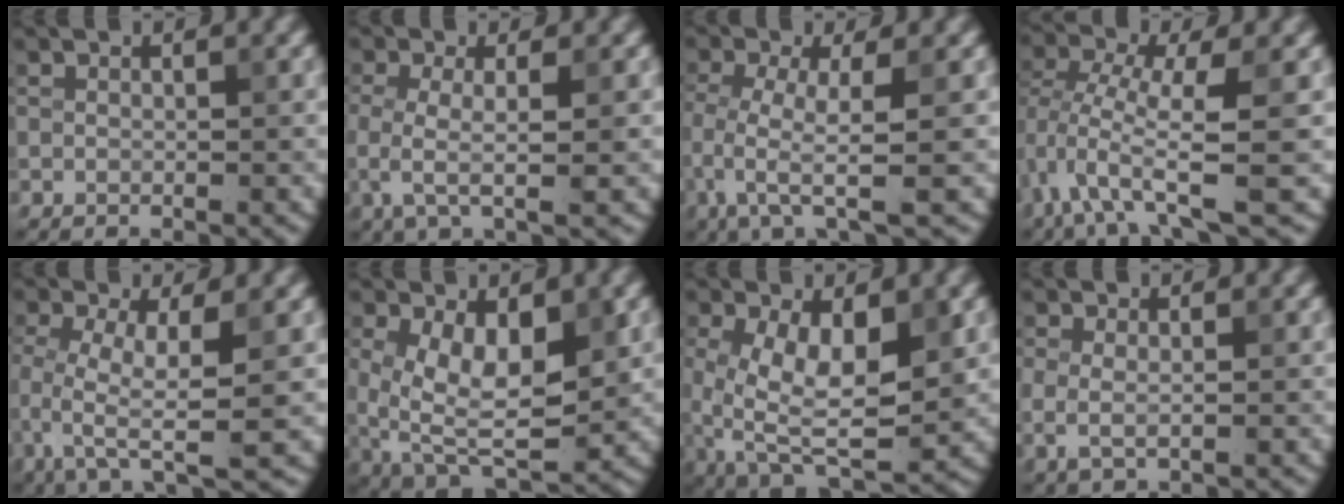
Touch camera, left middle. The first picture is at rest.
{"total": 3.3, "force": [-0.5, 0.9, 3.1], "torque": [-0.067, -0.010, -0.011]}
{"total": 4.7, "force": [-1.5, 1.1, 4.3], "torque": [-0.089, -0.005, -0.036]}
{"total": 5.9, "force": [-2.1, 1.7, 5.2], "torque": [-0.098, 0.004, -0.043]}
{"total": 6.2, "force": [-1.1, 1.9, 5.7], "torque": [-0.119, -0.009, -0.024]}
{"total": 8.1, "force": [0.6, 4.4, 6.8], "torque": [-0.131, -0.010, 0.013]}
{"total": 8.6, "force": [-0.3, 4.4, 7.4], "torque": [-0.146, -0.008, -0.004]}
{"total": 1.8, "force": [-0.1, 0.9, 1.5], "torque": [-0.033, -0.005, -0.004]}